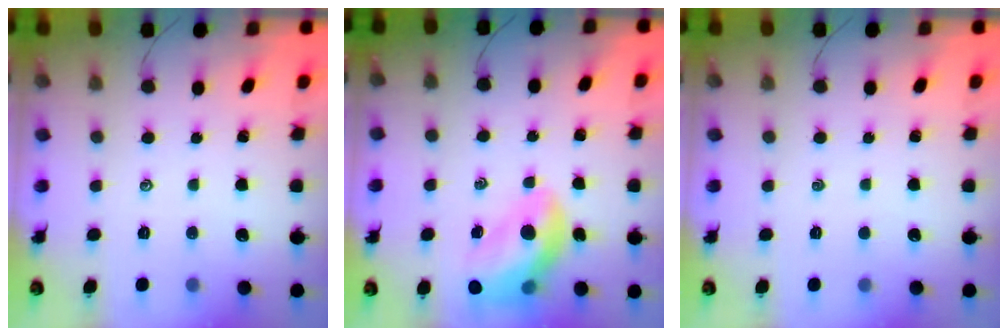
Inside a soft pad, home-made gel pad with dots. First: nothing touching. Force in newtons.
{"total": 12.6, "press": 12.1, "slide": 3.4}
{"total": 0.0}